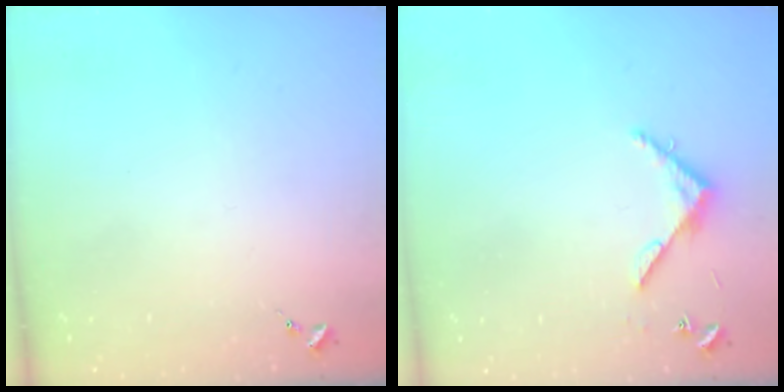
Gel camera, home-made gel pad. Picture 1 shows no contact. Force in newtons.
{"total": 5.0, "press": 5.0, "slide": 0.4}